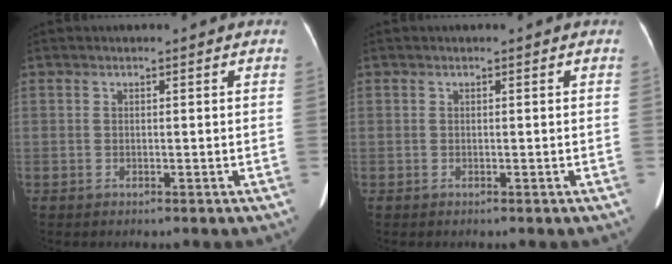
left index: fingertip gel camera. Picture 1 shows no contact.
{"total": 0.0}